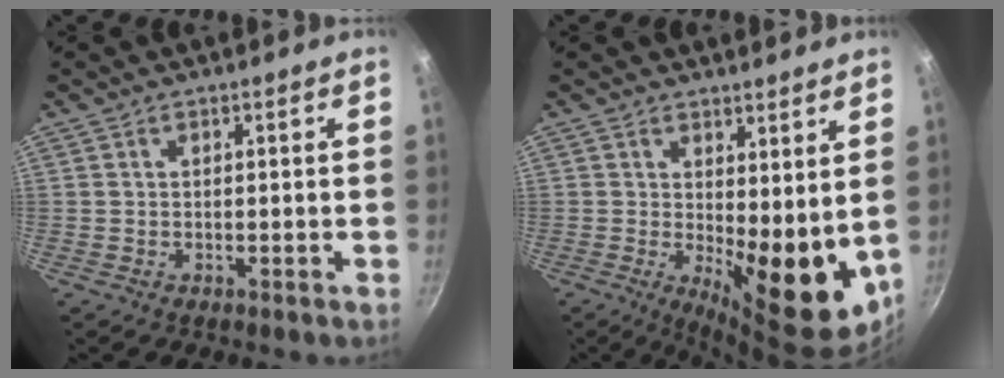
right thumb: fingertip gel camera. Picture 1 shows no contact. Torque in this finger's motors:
{"motor_torque": [0.96, 2.52, 1.54, -0.30, 0.11]}